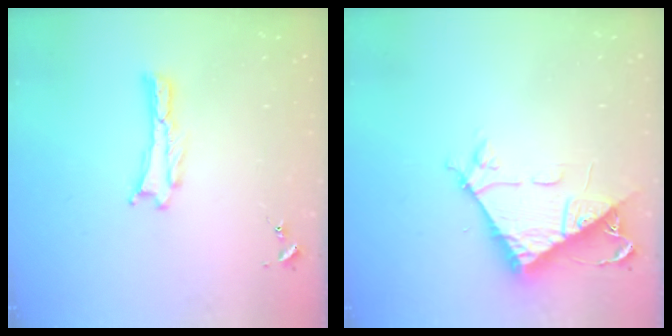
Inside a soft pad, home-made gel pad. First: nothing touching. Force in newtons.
{"total": 8.5, "press": 8.4, "slide": 0.7}